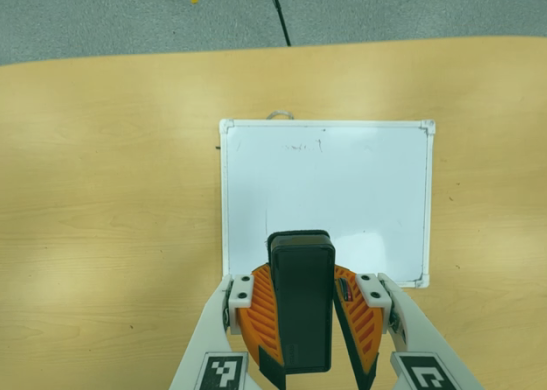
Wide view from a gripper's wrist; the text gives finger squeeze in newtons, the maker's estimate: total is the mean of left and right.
{"total": 10.0, "left": 10.2, "right": 9.8}